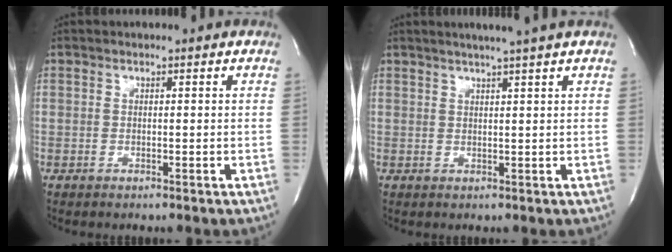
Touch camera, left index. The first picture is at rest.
{"total": 4.7, "force": [3.6, -1.2, 2.7], "torque": [-0.039, 0.003, 0.053]}